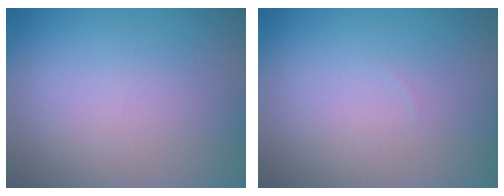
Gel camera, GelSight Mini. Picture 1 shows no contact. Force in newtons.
{"total": 0.0}